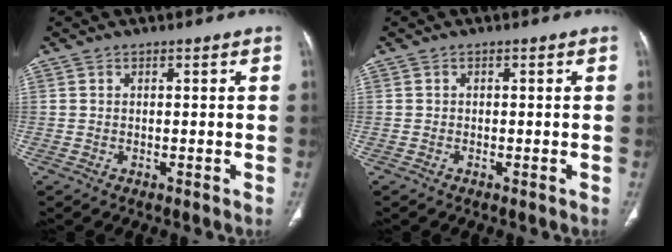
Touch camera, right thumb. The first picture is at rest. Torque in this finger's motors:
{"motor_torque": [-0.20, 0.12, 0.05, 0.50, -0.03]}